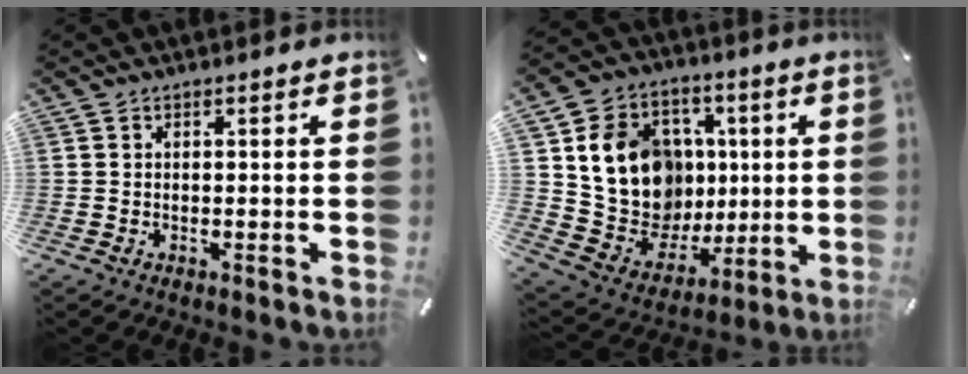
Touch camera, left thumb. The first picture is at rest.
{"total": 17.7, "force": [4.1, 15.2, 8.0], "torque": [-0.132, -0.013, 0.098]}